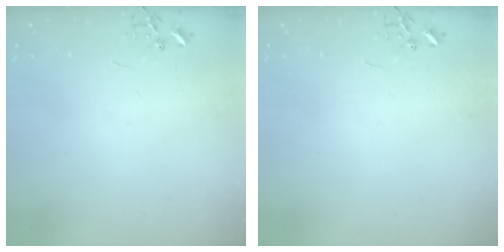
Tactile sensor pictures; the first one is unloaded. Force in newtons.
{"total": 0.0}